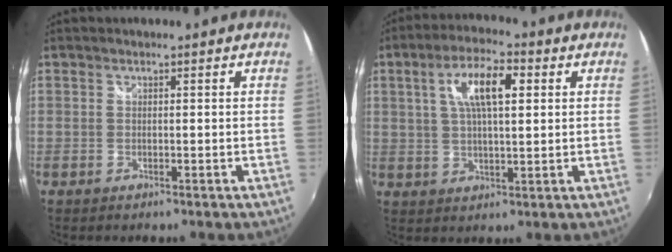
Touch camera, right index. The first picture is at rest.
{"total": 9.6, "force": [3.0, 3.3, 8.5], "torque": [-0.155, 0.017, 0.051]}